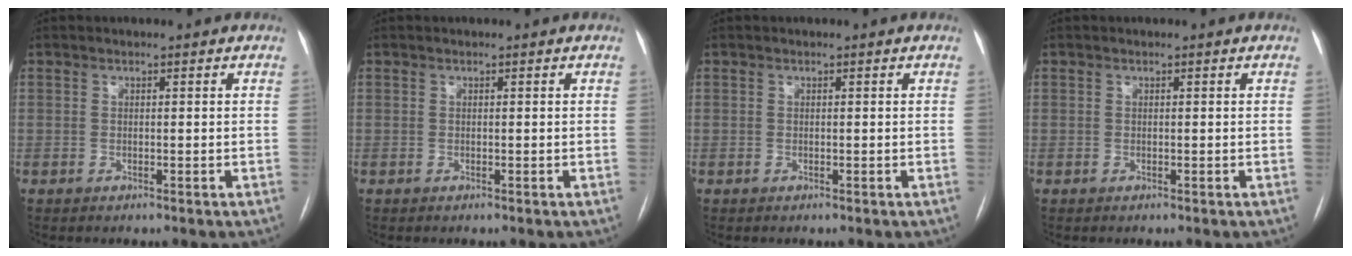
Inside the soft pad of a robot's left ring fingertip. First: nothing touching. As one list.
[{"total": 0.0}, {"total": 0.0}, {"total": 0.0}]